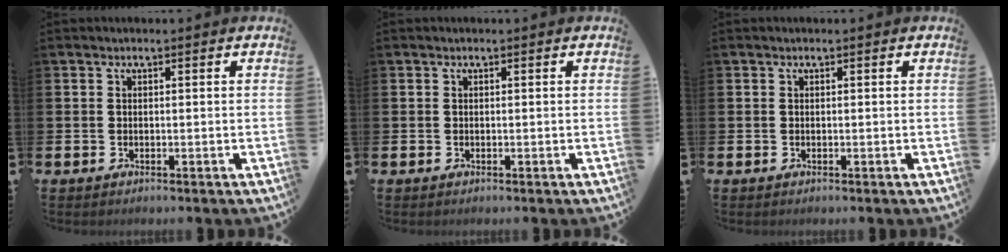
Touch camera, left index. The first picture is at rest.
{"total": 0.0}
{"total": 0.0}